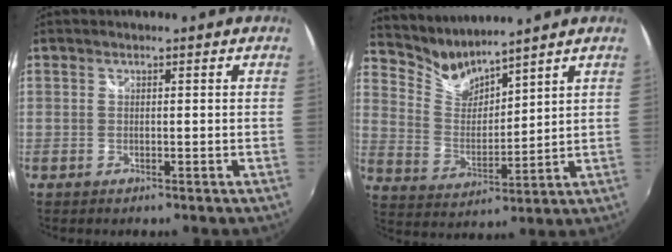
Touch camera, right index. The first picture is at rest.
{"total": 7.4, "force": [7.2, 0.8, 1.3], "torque": [-0.031, -0.017, 0.149]}